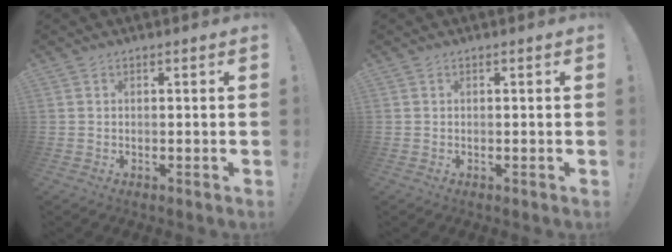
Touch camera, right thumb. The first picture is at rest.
{"total": 0.0}